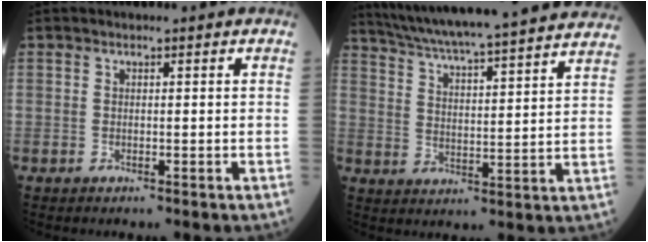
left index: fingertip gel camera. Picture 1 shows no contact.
{"total": 26.6, "force": [24.2, 0.6, 10.9], "torque": [-0.185, -0.021, 0.324]}